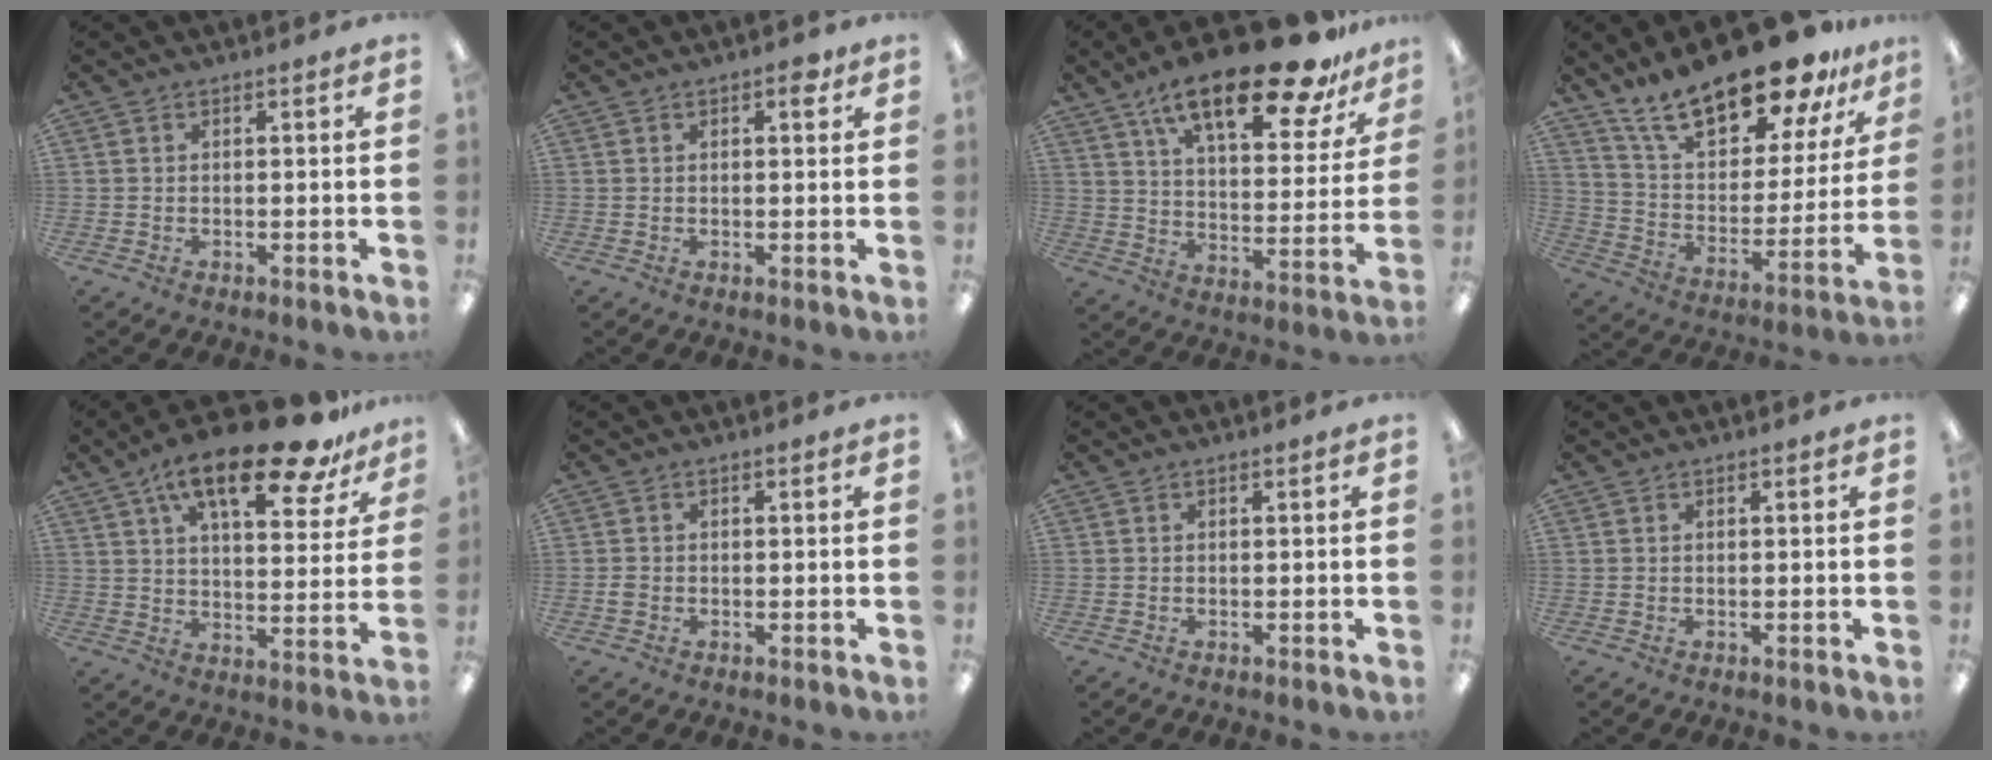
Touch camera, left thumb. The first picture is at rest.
{"total": 2.9, "force": [1.5, 1.5, 1.9], "torque": [-0.017, -0.004, 0.019]}
{"total": 23.0, "force": [15.6, 7.8, 15.0], "torque": [-0.231, -0.091, 0.256]}
{"total": 24.2, "force": [18.6, 8.6, 12.9], "torque": [-0.223, -0.116, 0.317]}
{"total": 20.6, "force": [13.6, 7.0, 13.9], "torque": [-0.215, -0.072, 0.220]}
{"total": 1.4, "force": [-0.3, 1.2, 0.6], "torque": [-0.011, 0.003, -0.007]}
{"total": 0.0}
{"total": 0.0}